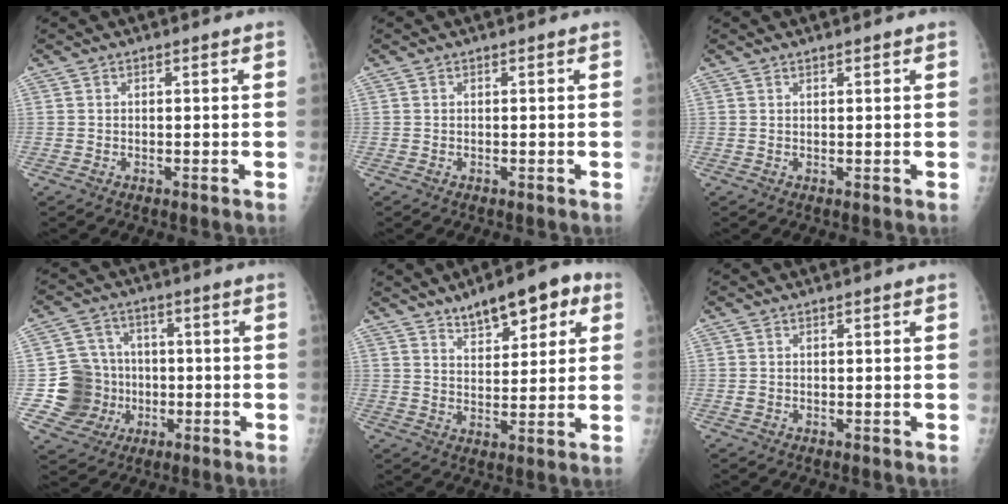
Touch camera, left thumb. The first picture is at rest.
{"total": 0.0}
{"total": 0.9, "force": [0.7, 0.1, 0.6], "torque": [-0.008, -0.002, 0.011]}
{"total": 10.8, "force": [-1.3, 10.4, 2.4], "torque": [-0.003, 0.016, -0.018]}
{"total": 11.3, "force": [6.5, 4.9, 7.9], "torque": [-0.079, -0.016, 0.097]}
{"total": 0.6, "force": [0.2, 0.4, 0.4], "torque": [-0.006, 0.004, 0.006]}